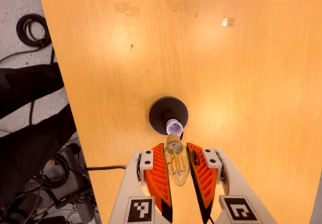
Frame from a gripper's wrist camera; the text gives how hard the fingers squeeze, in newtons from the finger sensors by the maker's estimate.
{"total": 14.1, "left": 15.3, "right": 13.0}